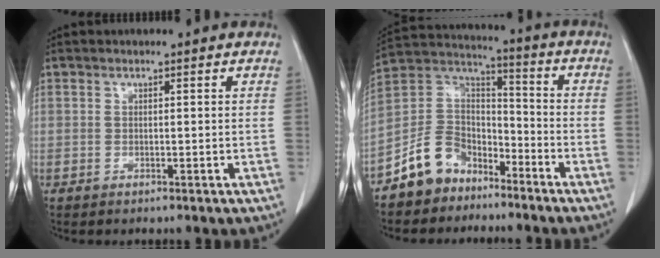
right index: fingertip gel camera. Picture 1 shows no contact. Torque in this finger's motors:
{"motor_torque": [-0.14, -0.21, -0.18, -0.09]}